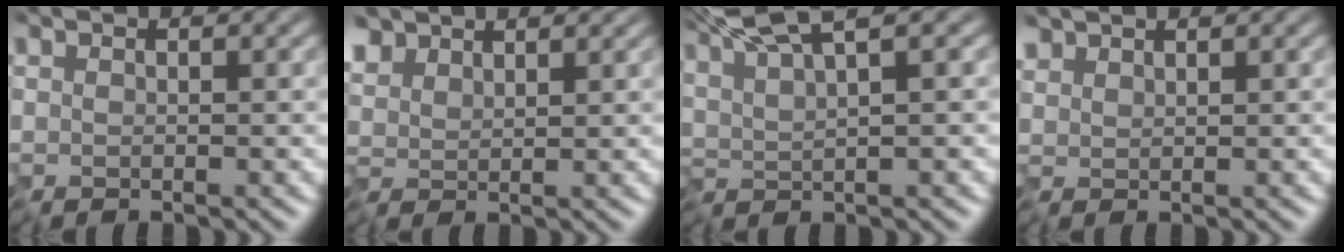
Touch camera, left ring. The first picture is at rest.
{"total": 4.4, "force": [3.3, 2.2, 2.1], "torque": [-0.063, 0.005, 0.053]}
{"total": 7.1, "force": [4.8, 1.3, 5.1], "torque": [-0.094, 0.014, 0.072]}
{"total": 1.6, "force": [1.4, 0.6, 0.6], "torque": [-0.017, 0.005, 0.027]}